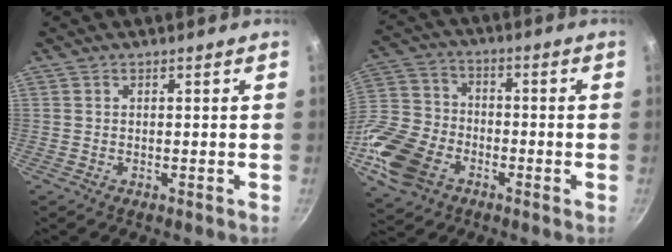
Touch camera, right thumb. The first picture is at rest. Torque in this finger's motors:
{"motor_torque": [1.47, 1.10, 1.05, -0.76, 0.45]}